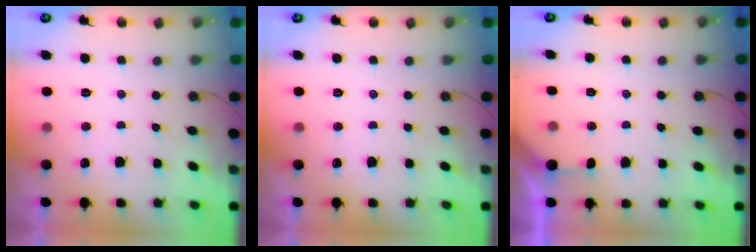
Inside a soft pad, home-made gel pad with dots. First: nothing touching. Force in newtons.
{"total": 0.0}
{"total": 2.4, "press": 2.4, "slide": 0.4}